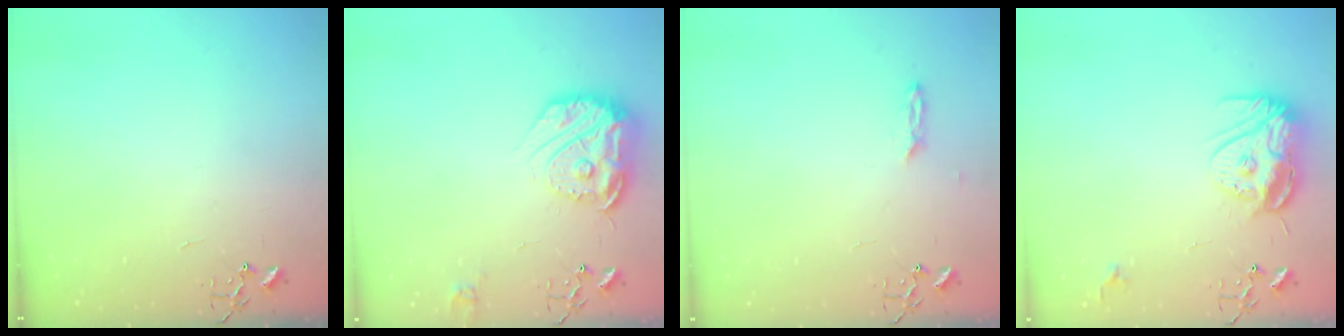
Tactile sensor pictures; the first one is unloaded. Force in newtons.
{"total": 17.2, "press": 17.1, "slide": 1.4}
{"total": 2.3, "press": 2.2, "slide": 0.4}
{"total": 12.4, "press": 12.4, "slide": 1.4}